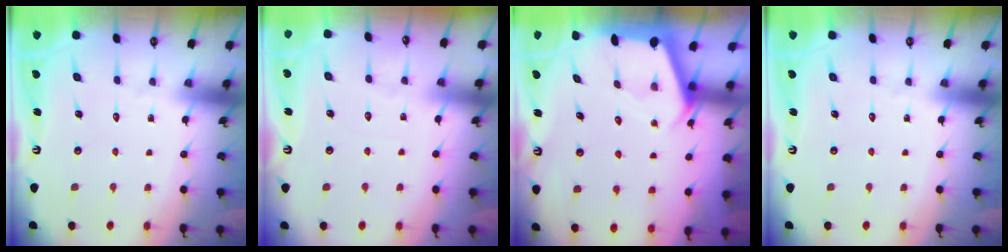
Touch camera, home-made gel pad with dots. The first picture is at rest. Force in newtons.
{"total": 2.9, "press": 2.9, "slide": 0.5}
{"total": 2.5, "press": 2.5, "slide": 0.3}
{"total": 0.0}